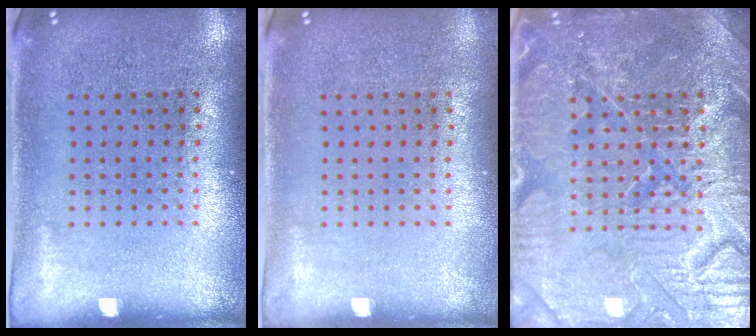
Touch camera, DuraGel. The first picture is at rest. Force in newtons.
{"total": 0.0}
{"total": 5.2, "press": 5.1, "slide": 0.6}